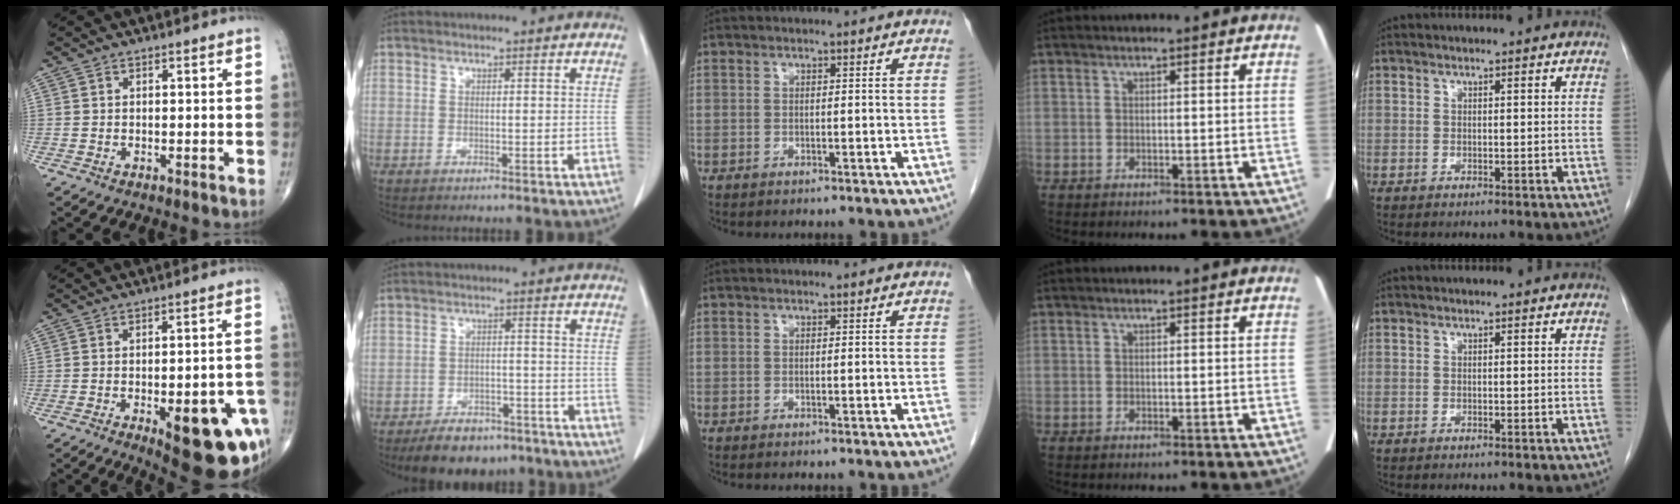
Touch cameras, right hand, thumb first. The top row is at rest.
{"thumb": {"total": 17.8, "force": [-7.2, 6.7, 14.9], "torque": [-0.121, 0.022, -0.074]}, "index": {"total": 8.9, "force": [-6.9, 4.4, 3.3], "torque": [-0.045, 0.005, -0.105]}}